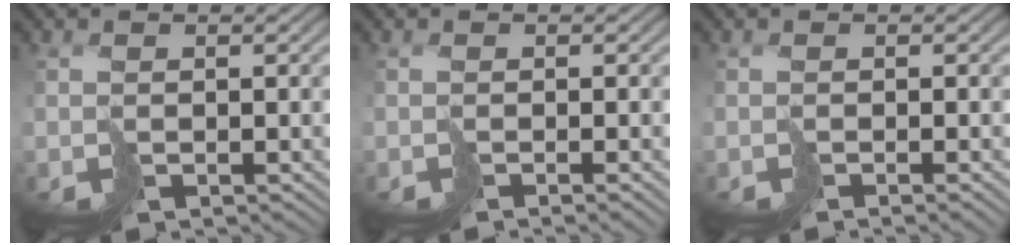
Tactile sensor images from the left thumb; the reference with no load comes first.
{"total": 1.4, "force": [-0.6, 0.2, 1.3], "torque": [-0.012, 0.000, -0.018]}
{"total": 1.4, "force": [-0.5, 0.2, 1.3], "torque": [-0.011, 0.000, -0.016]}